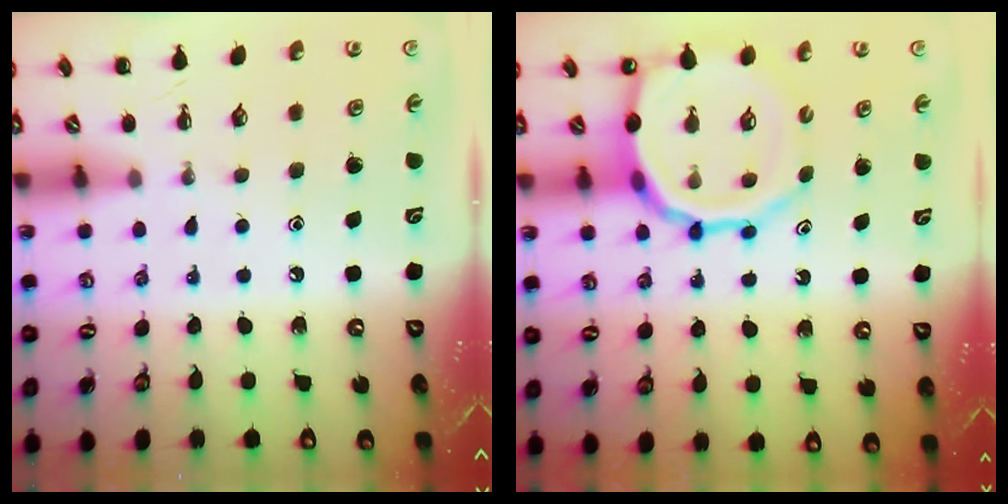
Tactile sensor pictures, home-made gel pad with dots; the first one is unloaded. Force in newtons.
{"total": 13.7, "press": 13.5, "slide": 2.6}